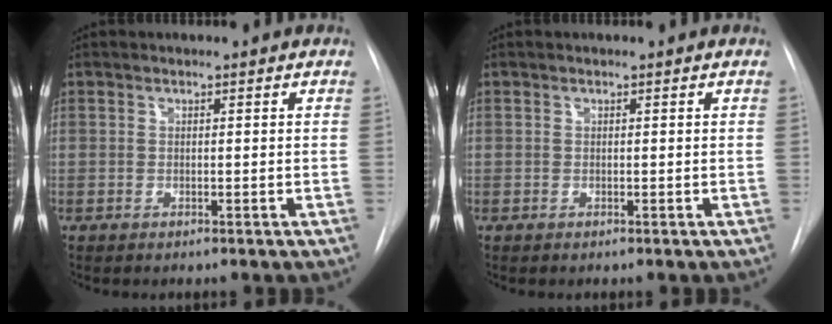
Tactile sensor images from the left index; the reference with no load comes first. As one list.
[{"total": 0.0}]